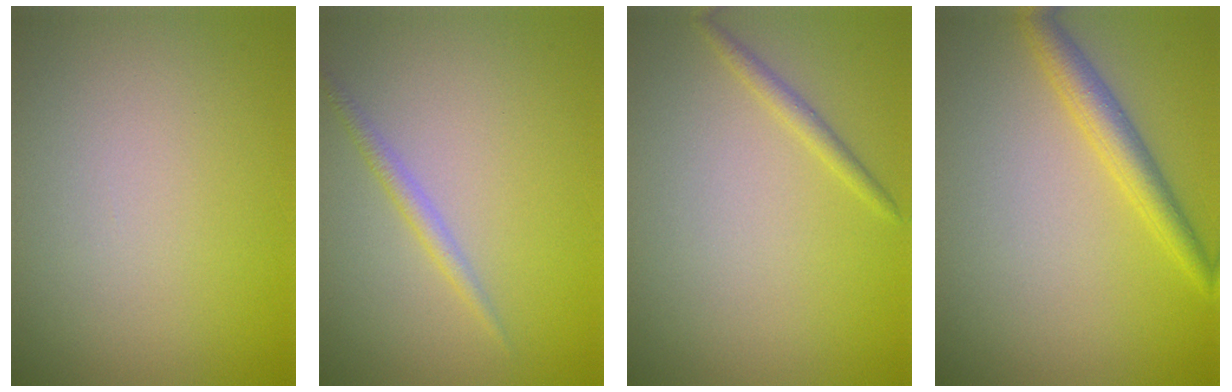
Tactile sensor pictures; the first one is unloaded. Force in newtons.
{"total": 1.3, "press": 1.3, "slide": 0.1}
{"total": 1.1, "press": 1.1, "slide": 0.0}
{"total": 2.7, "press": 2.7, "slide": 0.3}